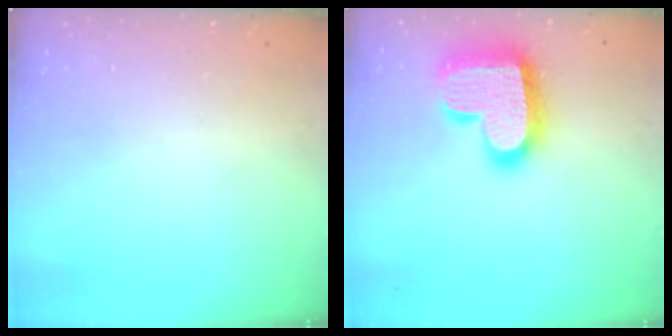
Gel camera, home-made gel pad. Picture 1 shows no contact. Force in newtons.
{"total": 20.8, "press": 20.7, "slide": 1.5}